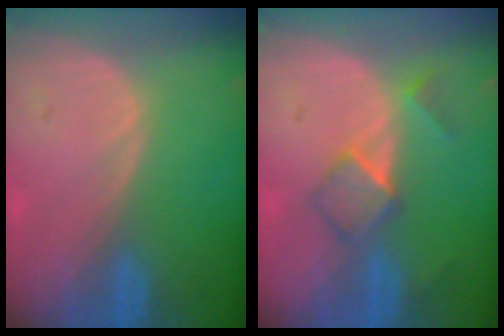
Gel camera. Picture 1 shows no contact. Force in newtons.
{"total": 5.0, "press": 4.4, "slide": 2.4}